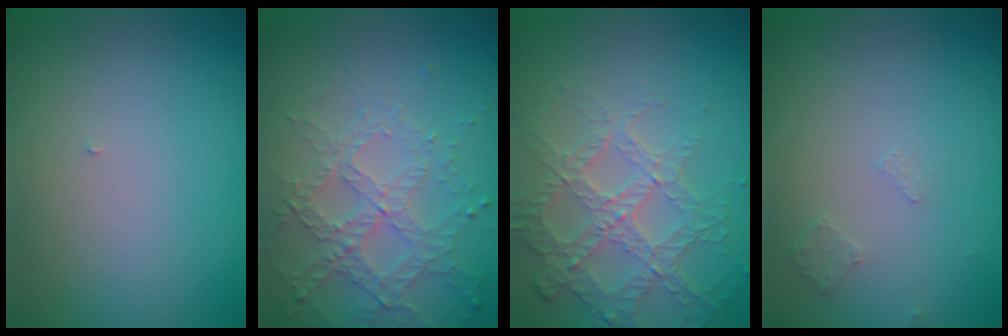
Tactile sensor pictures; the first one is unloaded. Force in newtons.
{"total": 4.6, "press": 3.3, "slide": 3.2}
{"total": 3.8, "press": 3.5, "slide": 1.3}
{"total": 0.6, "press": 0.5, "slide": 0.4}